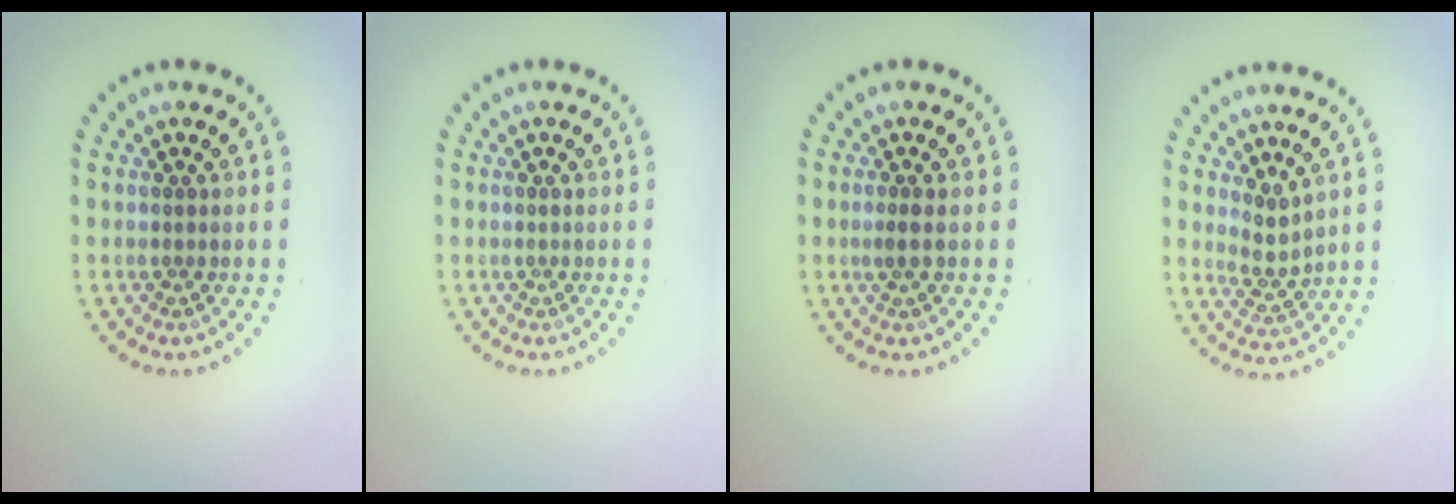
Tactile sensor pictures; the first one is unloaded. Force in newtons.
{"total": 0.0}
{"total": 0.8, "press": 0.6, "slide": 0.6}
{"total": 2.0, "press": 1.5, "slide": 1.3}